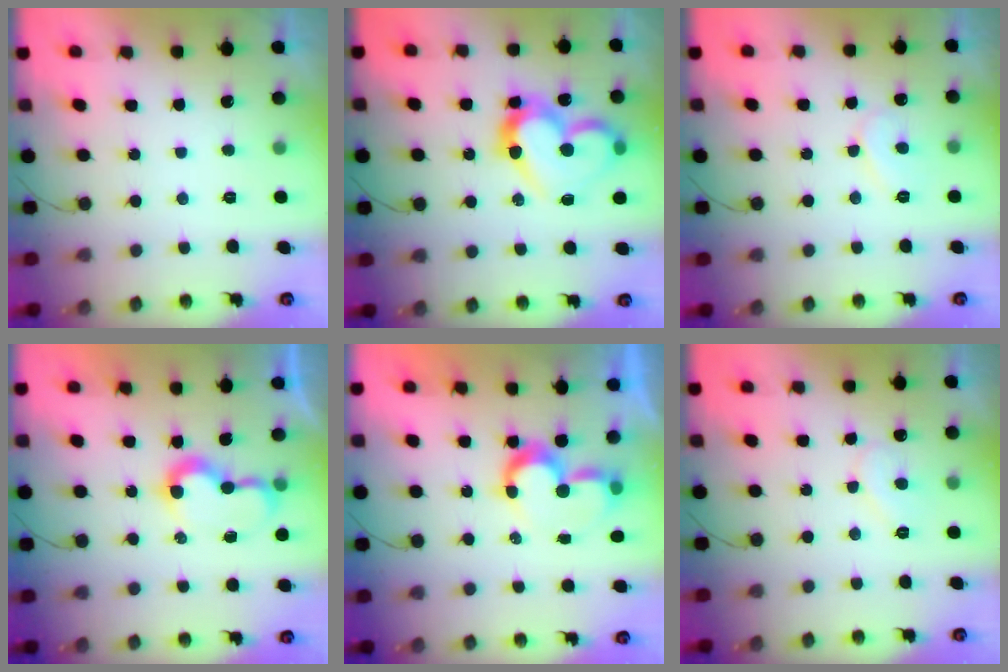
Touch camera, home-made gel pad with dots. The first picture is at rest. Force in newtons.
{"total": 16.9, "press": 16.8, "slide": 2.3}
{"total": 6.7, "press": 6.7, "slide": 0.3}
{"total": 7.4, "press": 7.3, "slide": 0.7}
{"total": 8.7, "press": 8.7, "slide": 0.1}
{"total": 6.7, "press": 6.7, "slide": 0.5}